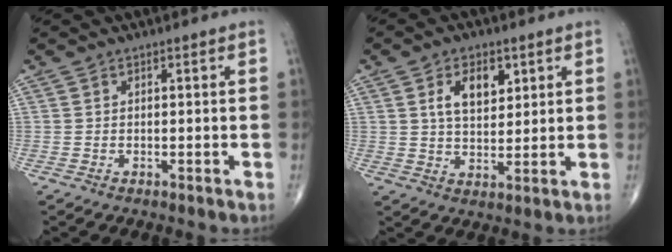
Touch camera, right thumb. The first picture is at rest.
{"total": 7.3, "force": [2.9, 4.2, 5.3], "torque": [-0.071, -0.015, 0.052]}